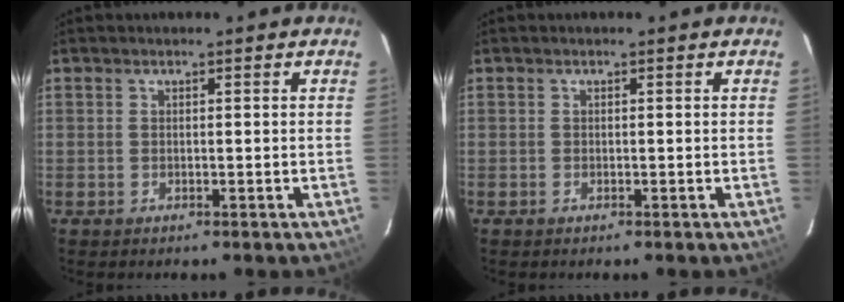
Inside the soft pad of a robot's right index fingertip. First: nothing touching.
{"total": 0.0}